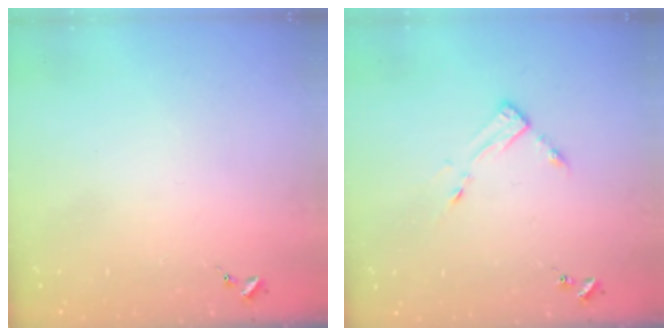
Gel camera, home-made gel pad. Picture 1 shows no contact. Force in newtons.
{"total": 4.2, "press": 4.2, "slide": 0.5}